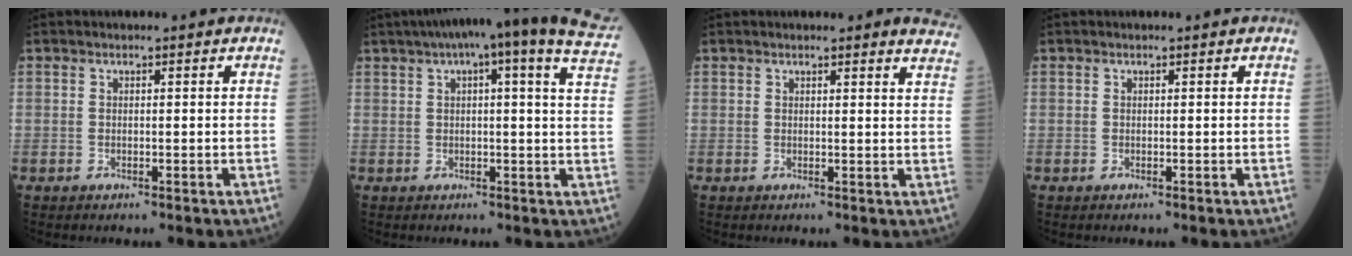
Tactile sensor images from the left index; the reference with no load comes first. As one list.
[{"total": 20.8, "force": [16.6, 1.7, 12.4], "torque": [-0.187, 0.021, 0.196]}, {"total": 8.2, "force": [7.6, 1.4, 2.7], "torque": [-0.016, -0.012, 0.066]}, {"total": 0.0}]